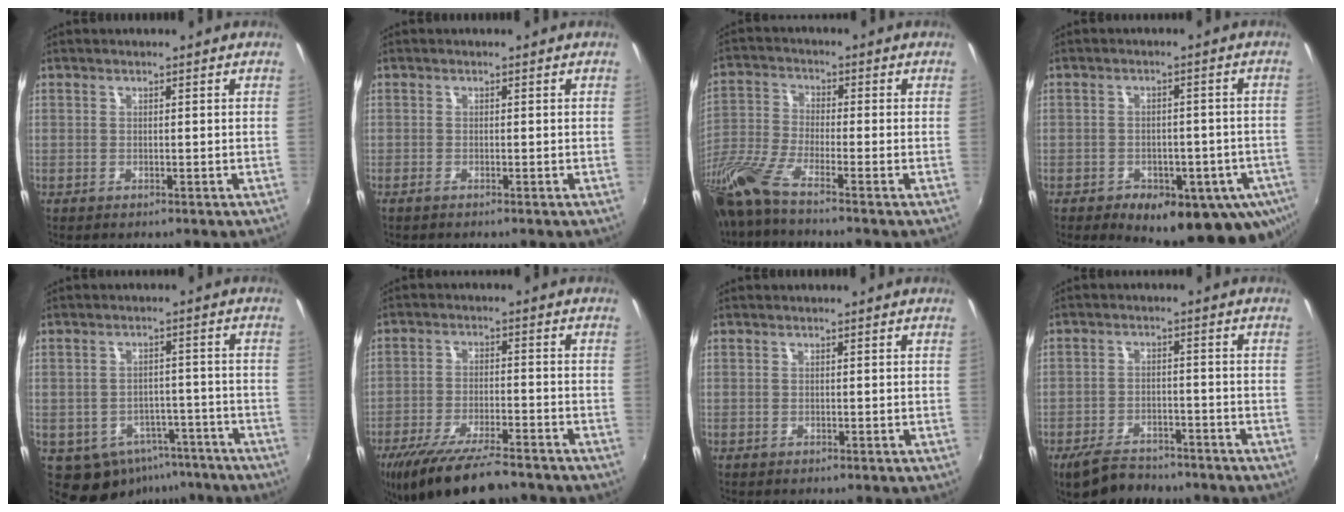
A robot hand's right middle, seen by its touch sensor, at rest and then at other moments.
{"total": 0.6, "force": [-0.5, 0.0, 0.4], "torque": [-0.007, -0.003, -0.012]}
{"total": 11.2, "force": [-8.7, 0.4, 7.0], "torque": [-0.163, -0.031, -0.175]}
{"total": 18.9, "force": [-10.1, 10.8, 11.8], "torque": [-0.187, -0.018, -0.116]}
{"total": 10.4, "force": [-6.0, 7.6, 3.8], "torque": [-0.083, 0.013, -0.057]}
{"total": 14.7, "force": [-11.8, 3.5, 8.0], "torque": [-0.167, -0.031, -0.195]}
{"total": 0.0}
{"total": 9.0, "force": [-7.2, 4.2, 3.5], "torque": [-0.094, -0.002, -0.111]}